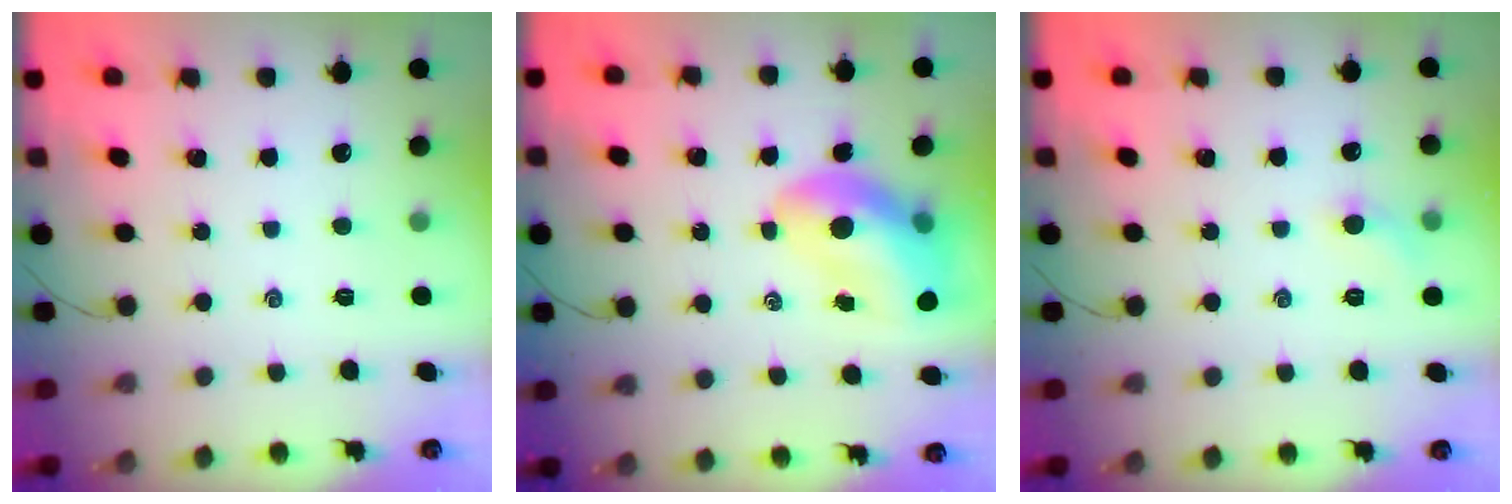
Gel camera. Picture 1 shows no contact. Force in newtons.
{"total": 12.9, "press": 12.4, "slide": 3.6}
{"total": 4.1, "press": 3.9, "slide": 1.2}